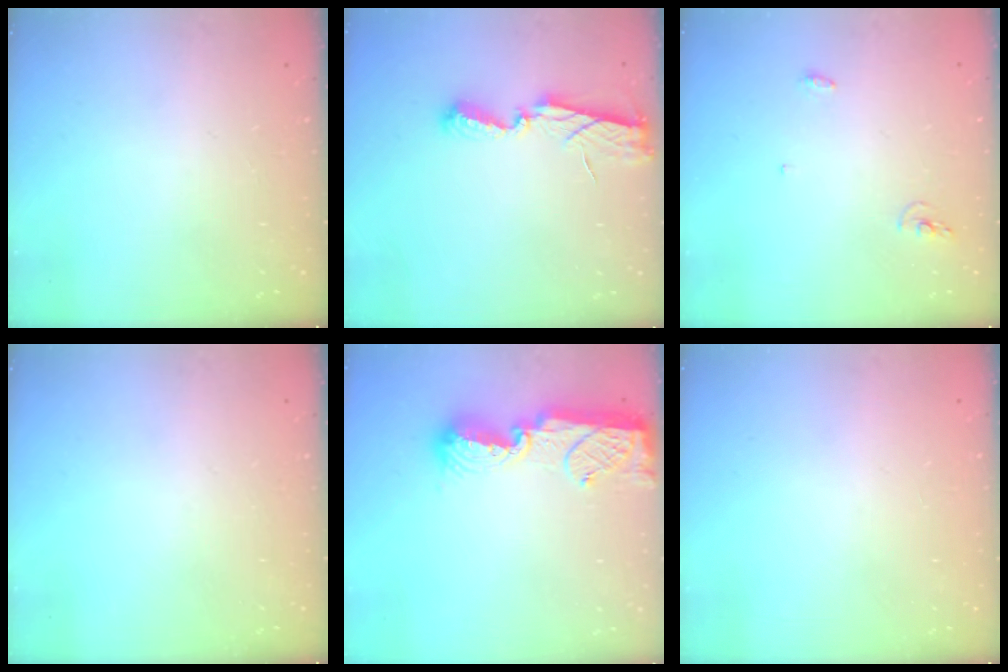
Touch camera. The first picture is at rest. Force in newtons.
{"total": 6.2, "press": 6.2, "slide": 0.2}
{"total": 4.5, "press": 4.2, "slide": 1.5}
{"total": 0.0}
{"total": 11.0, "press": 11.0, "slide": 0.6}
{"total": 0.9, "press": 0.9, "slide": 0.0}